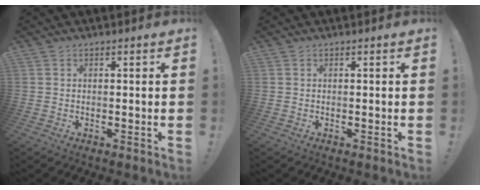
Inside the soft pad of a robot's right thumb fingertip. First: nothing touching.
{"total": 0.0}